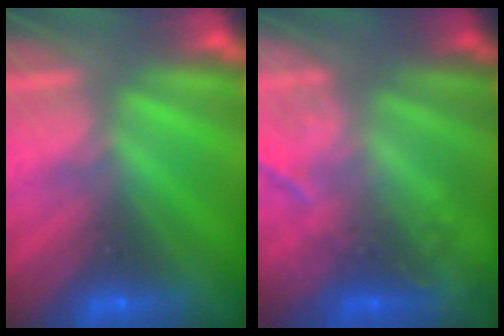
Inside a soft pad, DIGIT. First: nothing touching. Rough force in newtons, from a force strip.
{"total": 2.2}